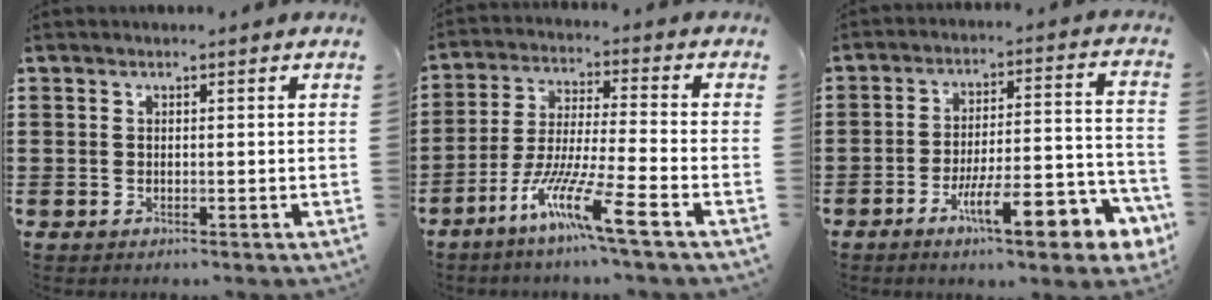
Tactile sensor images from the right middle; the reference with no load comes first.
{"total": 10.4, "force": [-6.9, 0.2, 7.8], "torque": [-0.157, -0.009, -0.135]}
{"total": 11.6, "force": [-7.1, 2.6, 8.8], "torque": [-0.123, 0.009, -0.129]}